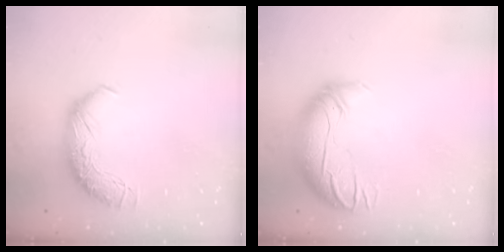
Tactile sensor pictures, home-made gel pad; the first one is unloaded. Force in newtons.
{"total": 3.0, "press": 0.4, "slide": 2.9}